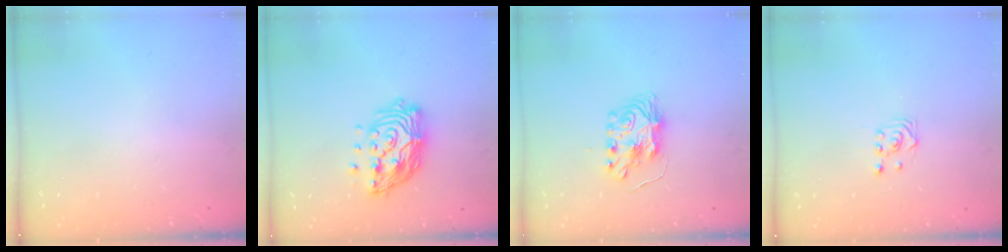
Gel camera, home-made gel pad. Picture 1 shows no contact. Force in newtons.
{"total": 14.9, "press": 14.9, "slide": 1.3}
{"total": 8.1, "press": 8.1, "slide": 0.5}
{"total": 2.9, "press": 2.6, "slide": 1.4}